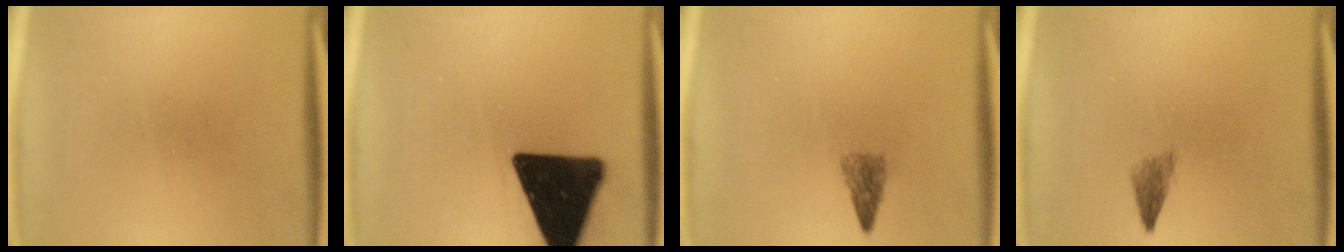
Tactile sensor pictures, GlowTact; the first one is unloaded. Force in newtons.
{"total": 20.1}
{"total": 2.2}
{"total": 1.9}